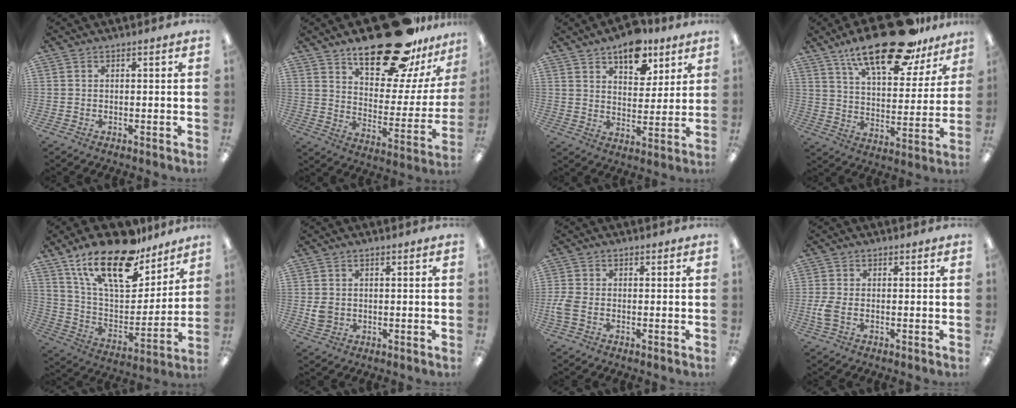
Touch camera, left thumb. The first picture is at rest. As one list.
[{"total": 27.5, "force": [19.4, 10.9, 16.2], "torque": [-0.236, -0.117, 0.321]}, {"total": 11.6, "force": [8.1, 6.1, 5.7], "torque": [-0.062, -0.044, 0.139]}, {"total": 22.3, "force": [16.0, 8.3, 13.2], "torque": [-0.205, -0.093, 0.271]}, {"total": 22.5, "force": [16.0, 9.2, 12.9], "torque": [-0.231, -0.097, 0.282]}, {"total": 3.4, "force": [0.1, 2.9, 1.7], "torque": [-0.016, -0.002, 0.001]}, {"total": 3.6, "force": [-1.0, 2.0, 2.8], "torque": [-0.066, -0.001, -0.020]}, {"total": 3.6, "force": [-0.6, 1.9, 3.0], "torque": [-0.070, -0.002, -0.015]}]